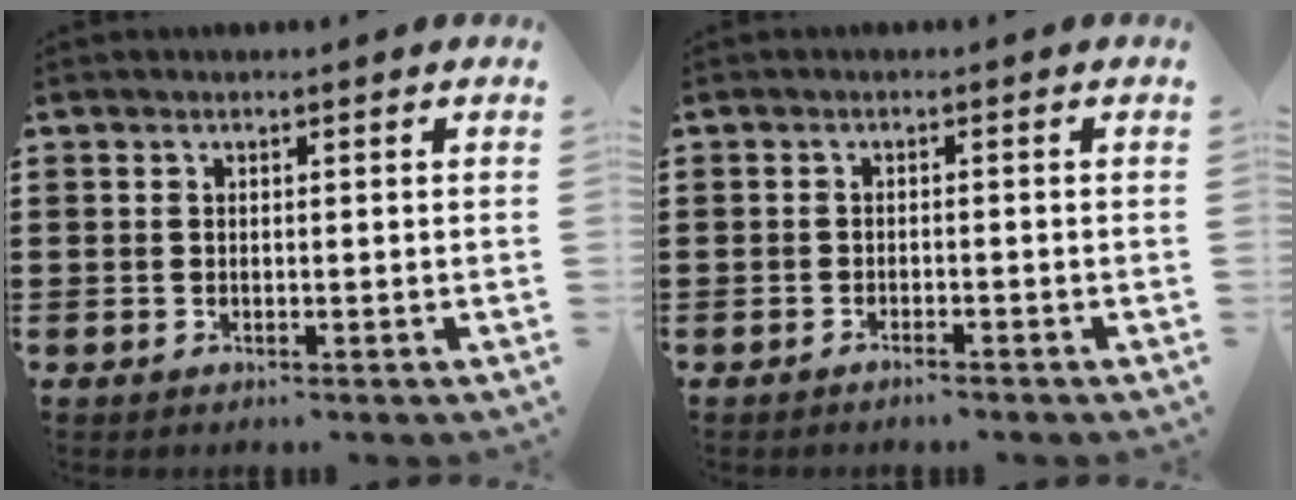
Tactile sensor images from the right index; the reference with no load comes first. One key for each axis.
{"total": 1.1, "fx": -1.0, "fy": -0.1, "fz": 0.5, "tx": -0.012, "ty": -0.004, "tz": -0.019}